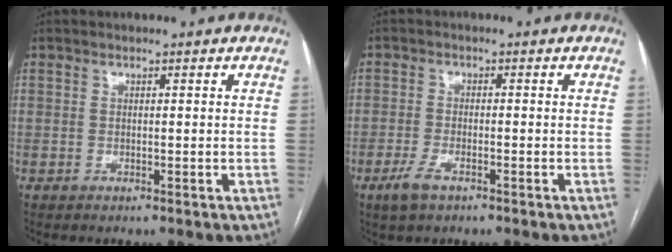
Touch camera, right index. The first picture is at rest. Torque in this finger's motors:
{"motor_torque": [-0.13, 0.26, -0.68, -0.18]}